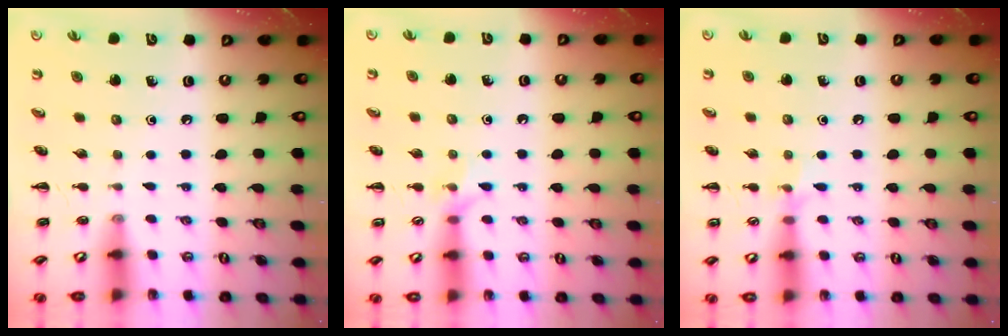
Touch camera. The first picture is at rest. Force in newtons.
{"total": 5.6, "press": 5.5, "slide": 0.6}
{"total": 5.2, "press": 5.0, "slide": 1.4}